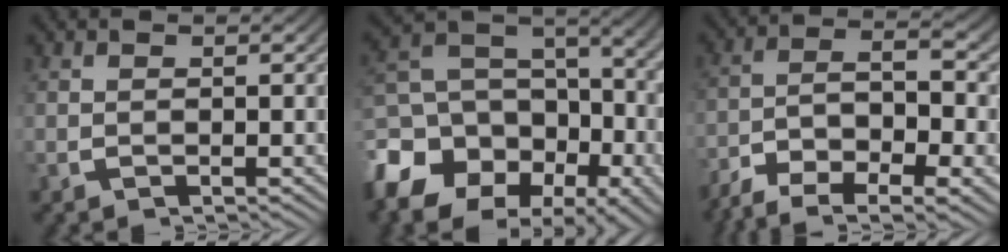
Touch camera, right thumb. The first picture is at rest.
{"total": 14.8, "force": [-4.3, 11.8, 7.9], "torque": [-0.159, -0.044, -0.062]}
{"total": 10.5, "force": [-5.6, 5.8, 6.8], "torque": [-0.127, -0.040, -0.078]}